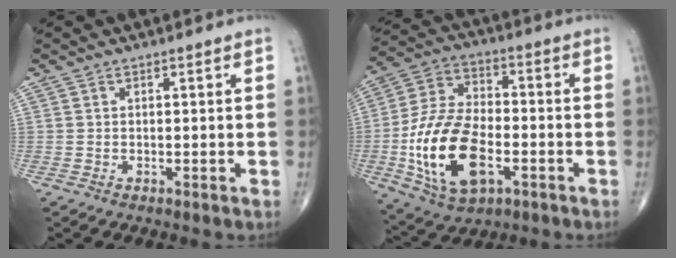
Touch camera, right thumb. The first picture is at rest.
{"total": 19.0, "force": [-5.0, 10.4, 15.1], "torque": [-0.282, 0.018, -0.087]}